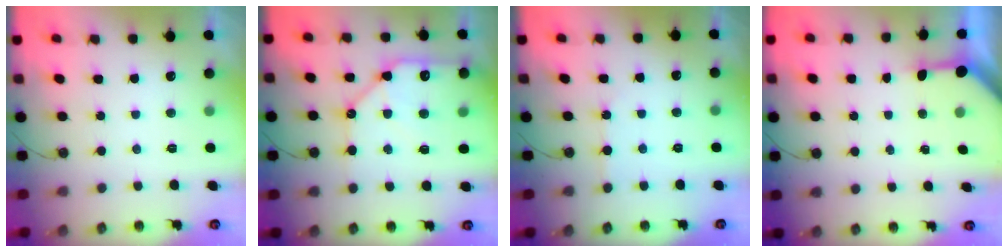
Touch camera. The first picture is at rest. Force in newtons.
{"total": 14.2, "press": 14.1, "slide": 1.9}
{"total": 2.1, "press": 2.0, "slide": 0.4}
{"total": 3.6, "press": 3.6, "slide": 0.3}